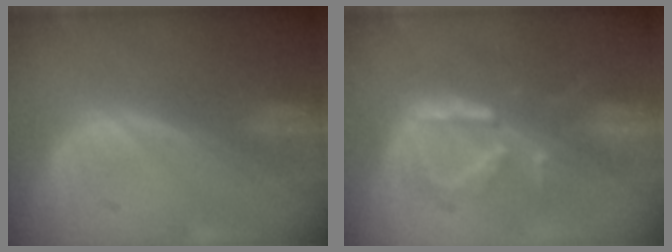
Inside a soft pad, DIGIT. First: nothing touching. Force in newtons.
{"total": 7.8, "press": 7.6, "slide": 1.5}